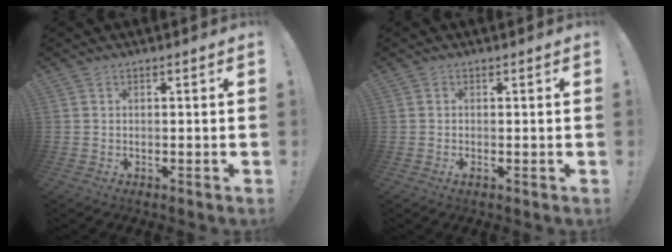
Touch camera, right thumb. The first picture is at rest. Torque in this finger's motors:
{"motor_torque": [-0.04, 0.10, 0.06, -0.02, -0.07]}